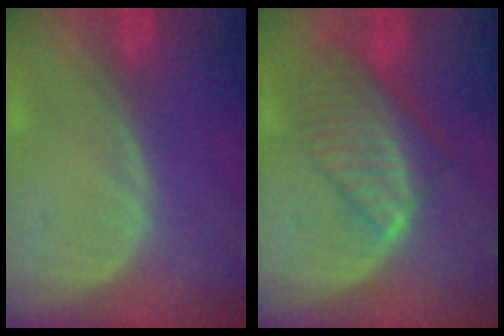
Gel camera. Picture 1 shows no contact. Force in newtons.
{"total": 8.1, "press": 7.1, "slide": 4.0}